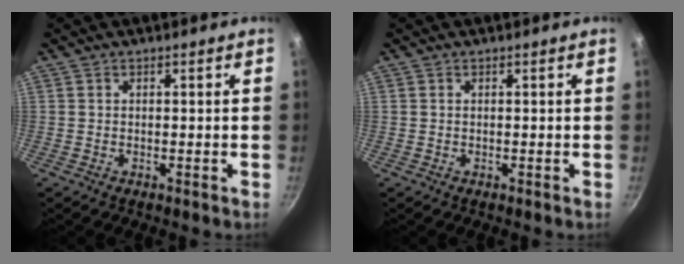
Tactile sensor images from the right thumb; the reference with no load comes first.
{"total": 0.0}